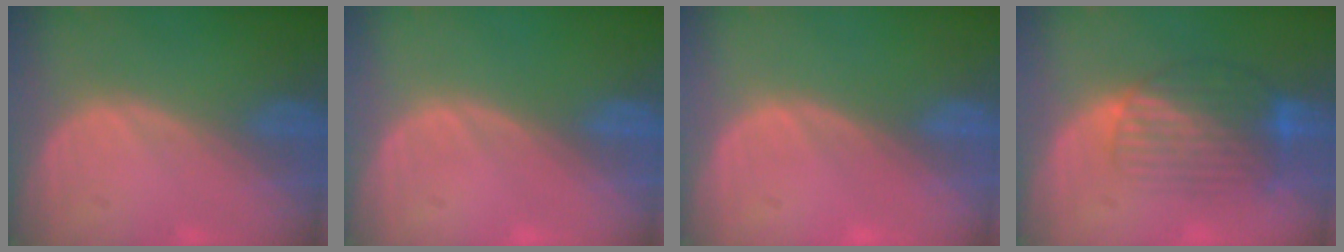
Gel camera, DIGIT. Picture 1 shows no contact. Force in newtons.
{"total": 0.0}
{"total": 0.6, "press": 0.1, "slide": 0.6}
{"total": 8.4, "press": 7.1, "slide": 4.5}